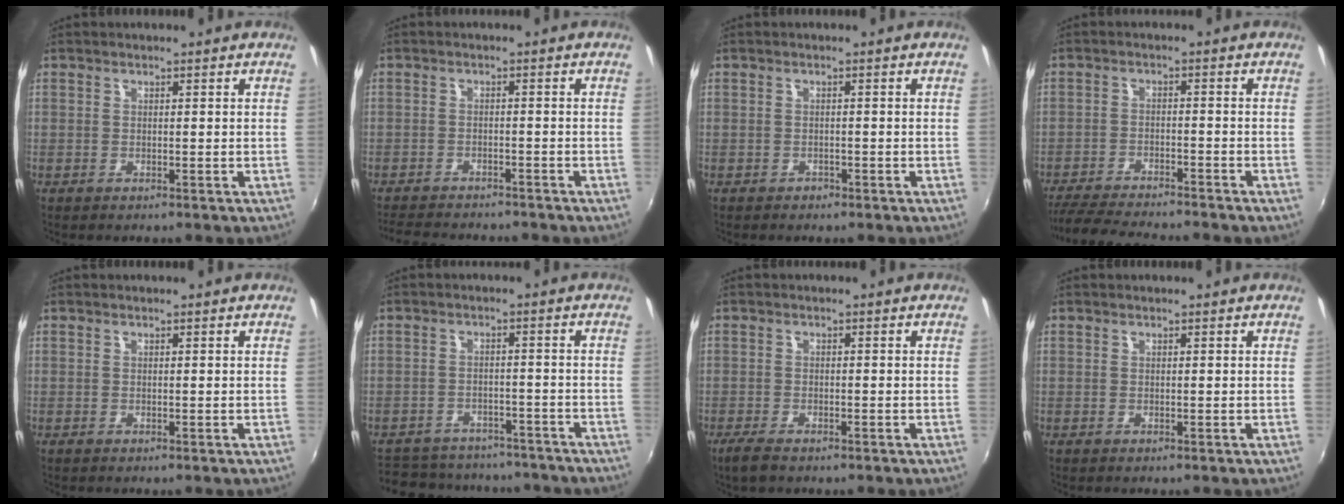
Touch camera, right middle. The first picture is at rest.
{"total": 9.9, "force": [-8.9, 2.6, 3.6], "torque": [-0.089, -0.015, -0.134]}
{"total": 1.2, "force": [-0.9, 0.7, 0.1], "torque": [-0.005, -0.001, -0.015]}
{"total": 12.2, "force": [-11.0, 1.0, 5.0], "torque": [-0.116, -0.020, -0.179]}
{"total": 0.0}
{"total": 19.2, "force": [-16.2, 7.6, 6.9], "torque": [-0.149, 0.012, -0.209]}
{"total": 3.8, "force": [-2.9, 1.2, 2.2], "torque": [-0.057, -0.012, -0.054]}
{"total": 0.0}